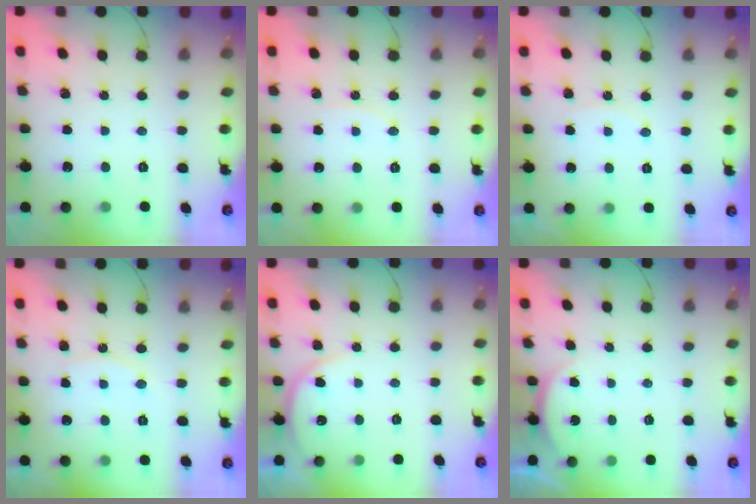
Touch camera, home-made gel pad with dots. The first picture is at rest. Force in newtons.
{"total": 5.0, "press": 5.0, "slide": 0.6}
{"total": 3.1, "press": 3.0, "slide": 0.6}
{"total": 6.1, "press": 6.1, "slide": 0.3}
{"total": 5.6, "press": 5.6, "slide": 0.3}
{"total": 2.8, "press": 2.1, "slide": 1.7}